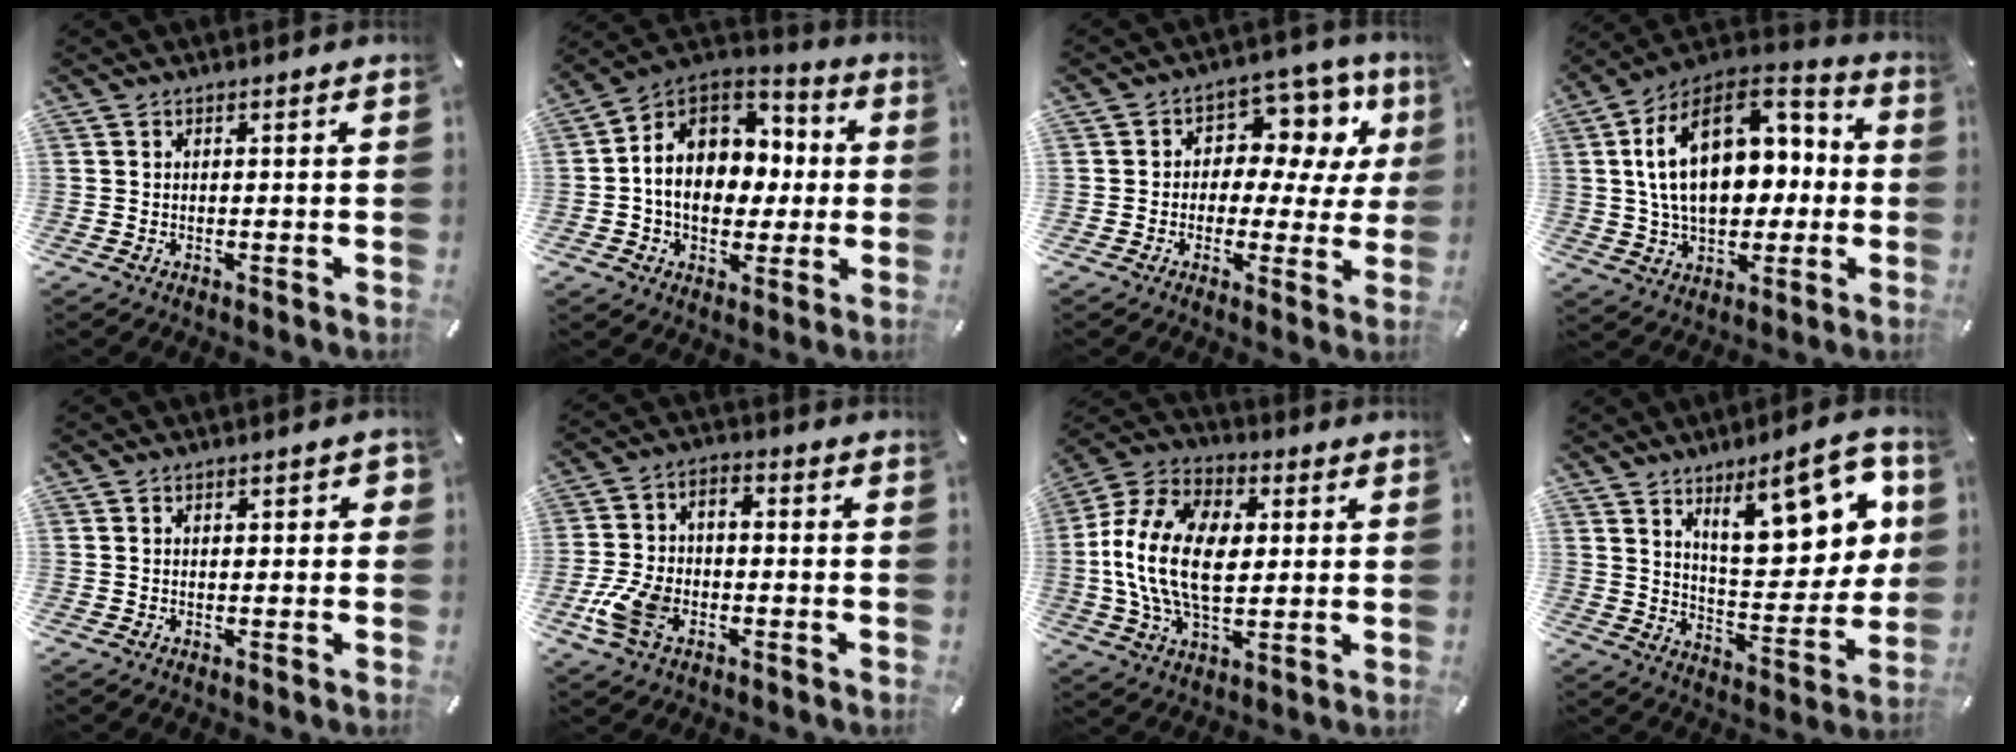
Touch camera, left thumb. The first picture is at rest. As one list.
[{"total": 13.4, "force": [-0.2, 11.3, 7.1], "torque": [-0.136, -0.003, -0.003]}, {"total": 11.2, "force": [3.5, 8.0, 7.1], "torque": [-0.095, -0.025, 0.062]}, {"total": 22.3, "force": [3.5, 15.3, 15.9], "torque": [-0.278, -0.001, 0.063]}, {"total": 1.4, "force": [-0.2, 0.9, 1.0], "torque": [-0.019, 0.006, -0.005]}, {"total": 10.1, "force": [-4.1, 6.4, 6.6], "torque": [-0.146, 0.014, -0.074]}, {"total": 18.7, "force": [0.4, 12.2, 14.1], "torque": [-0.309, 0.014, 0.006]}, {"total": 18.6, "force": [9.9, 7.8, 13.6], "torque": [-0.184, -0.050, 0.160]}]